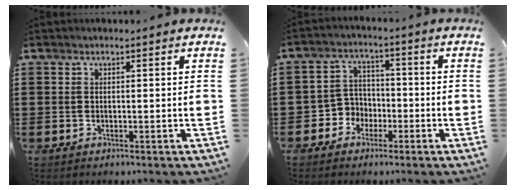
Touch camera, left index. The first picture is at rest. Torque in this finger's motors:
{"motor_torque": [0.07, 0.24, 0.09, 0.00]}